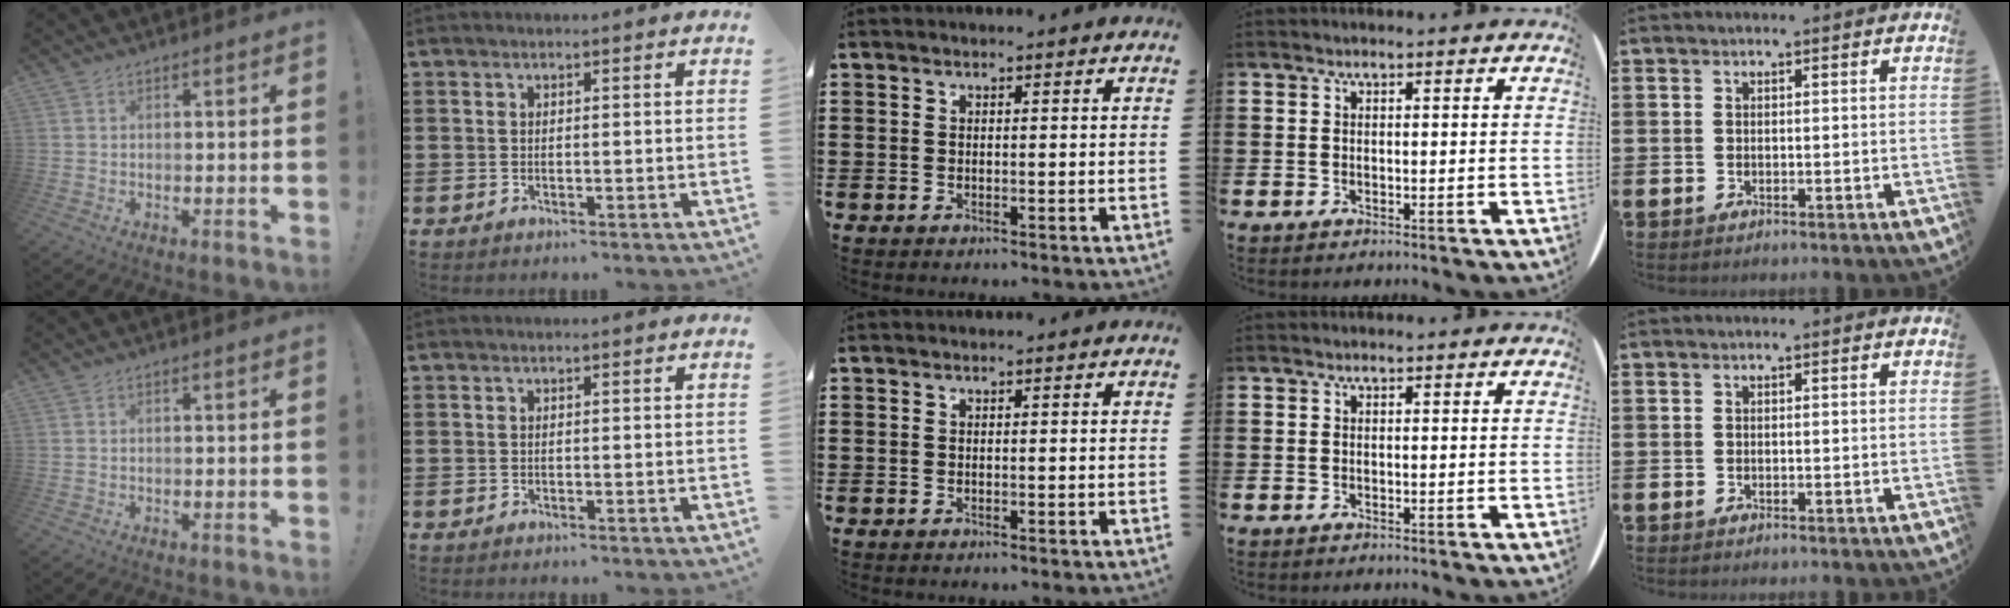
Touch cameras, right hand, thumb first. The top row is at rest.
{}